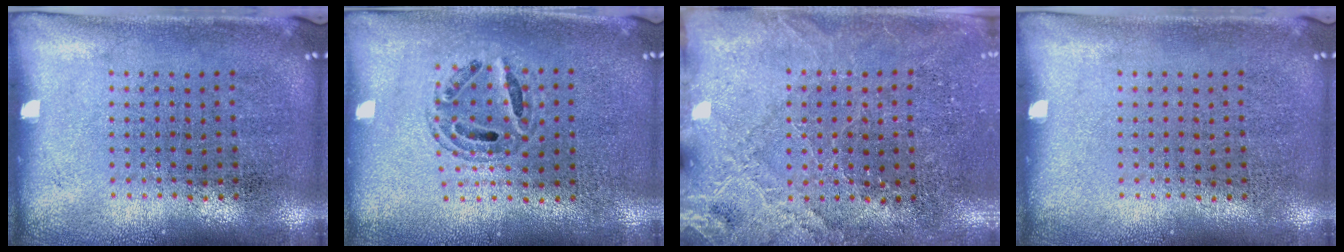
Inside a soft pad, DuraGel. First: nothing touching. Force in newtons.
{"total": 0.8, "press": 0.8, "slide": 0.2}
{"total": 2.7, "press": 2.7, "slide": 0.3}
{"total": 0.0}